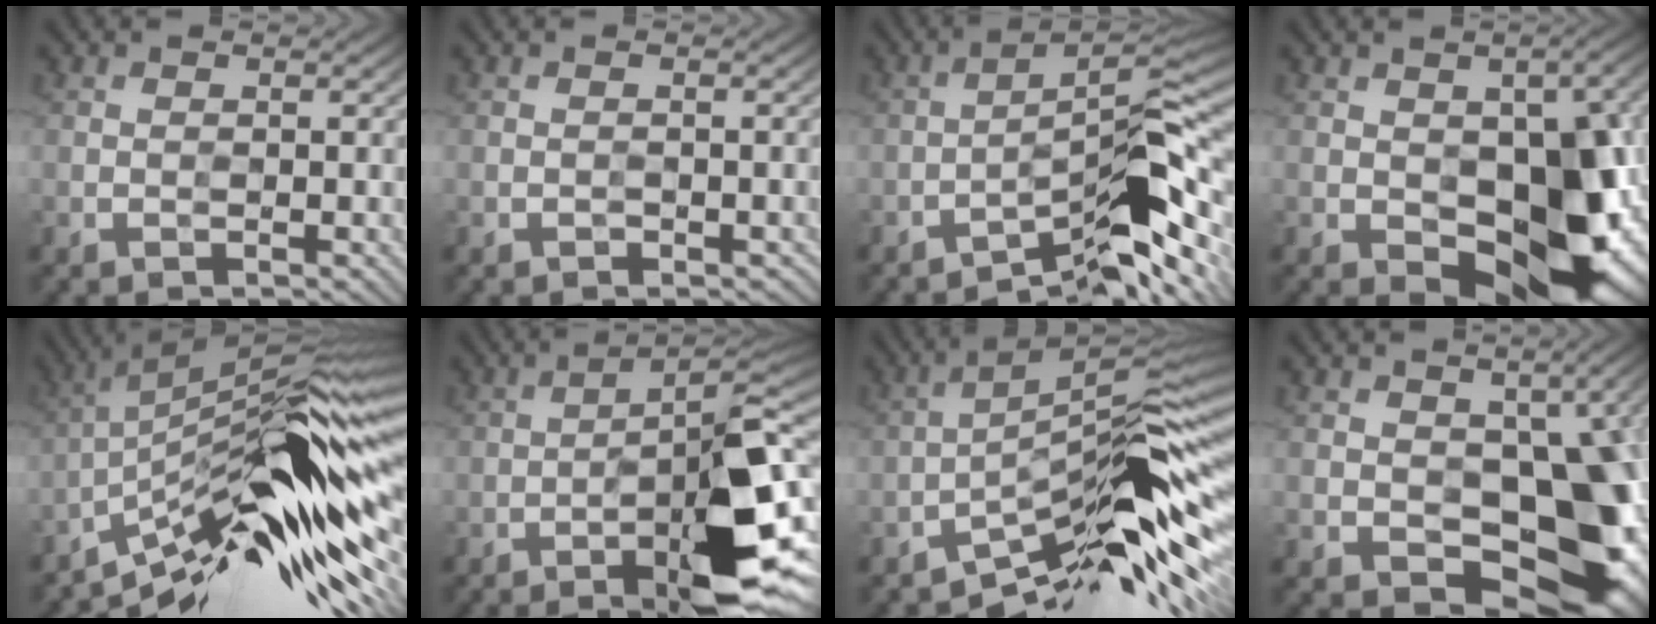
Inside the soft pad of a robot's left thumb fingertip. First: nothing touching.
{"total": 1.3, "force": [-1.0, 0.7, 0.3], "torque": [0.003, 0.002, -0.012]}
{"total": 11.7, "force": [-7.2, 2.7, 8.8], "torque": [-0.129, 0.011, -0.118]}
{"total": 14.7, "force": [-4.0, 8.4, 11.4], "torque": [-0.155, -0.014, -0.048]}
{"total": 16.7, "force": [-6.3, 3.8, 15.0], "torque": [-0.243, 0.022, -0.133]}
{"total": 12.8, "force": [-6.3, 3.3, 10.7], "torque": [-0.141, 0.010, -0.090]}
{"total": 11.9, "force": [-6.8, 1.9, 9.6], "torque": [-0.149, 0.015, -0.119]}
{"total": 12.1, "force": [-1.4, 8.1, 8.8], "torque": [-0.105, -0.016, -0.017]}